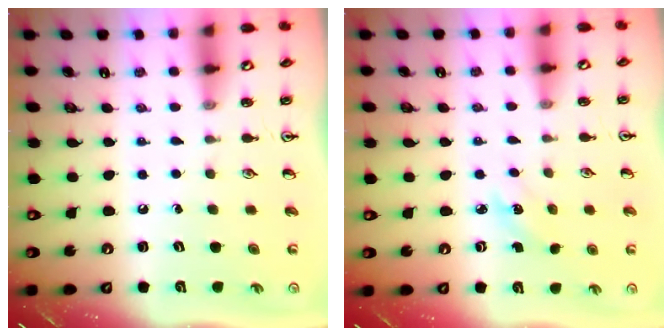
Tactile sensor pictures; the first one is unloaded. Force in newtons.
{"total": 2.1, "press": 2.0, "slide": 0.8}